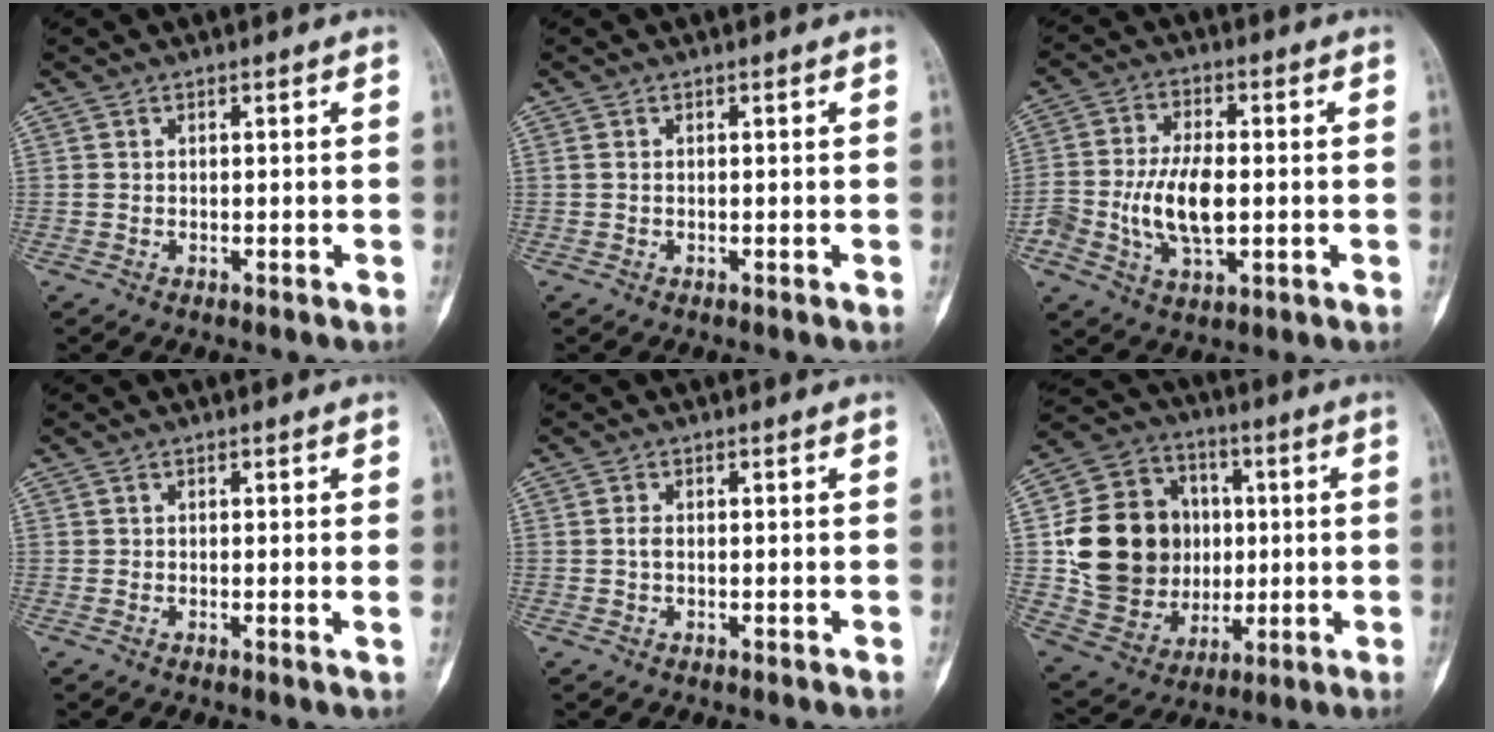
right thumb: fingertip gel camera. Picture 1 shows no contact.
{"total": 0.6, "force": [-0.1, 0.3, 0.5], "torque": [-0.012, 0.001, -0.002]}
{"total": 11.2, "force": [-1.4, 5.7, 9.5], "torque": [-0.185, 0.006, -0.025]}
{"total": 0.6, "force": [0.1, -0.1, 0.6], "torque": [-0.009, -0.002, -0.003]}
{"total": 1.2, "force": [-0.1, 0.7, 1.0], "torque": [-0.020, 0.000, -0.006]}
{"total": 21.6, "force": [1.2, 18.1, 11.6], "torque": [-0.178, 0.020, 0.041]}